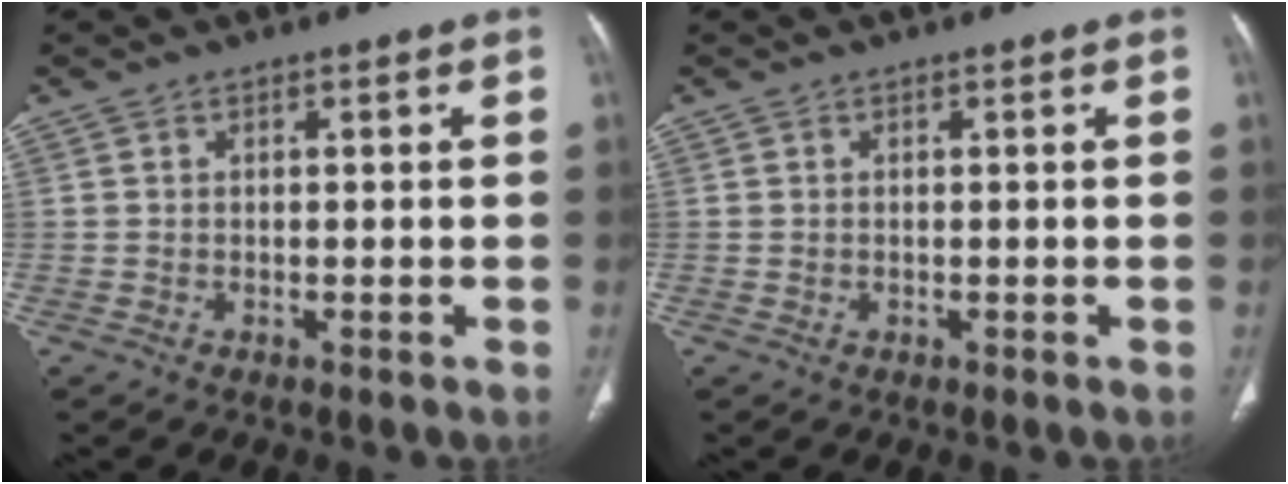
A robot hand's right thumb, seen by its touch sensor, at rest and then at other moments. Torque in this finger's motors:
{"motor_torque": [0.80, 0.64, -0.18, -0.04, -0.02]}